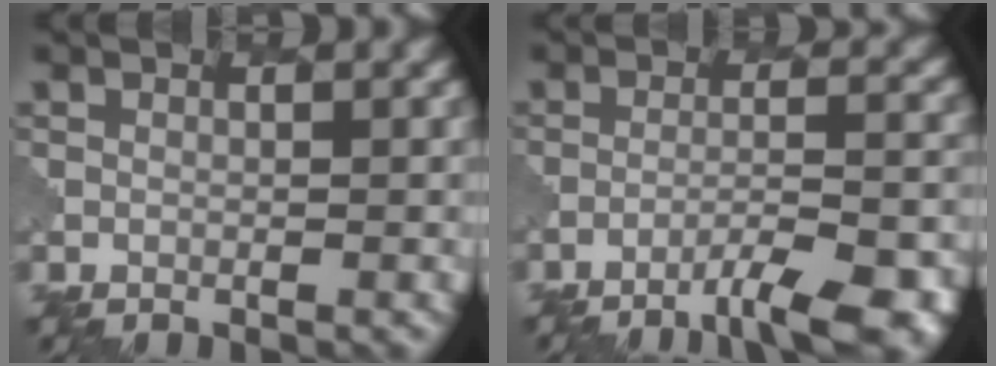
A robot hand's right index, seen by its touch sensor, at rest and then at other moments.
{"total": 8.2, "force": [-6.0, 1.9, 5.3], "torque": [-0.077, -0.003, -0.072]}